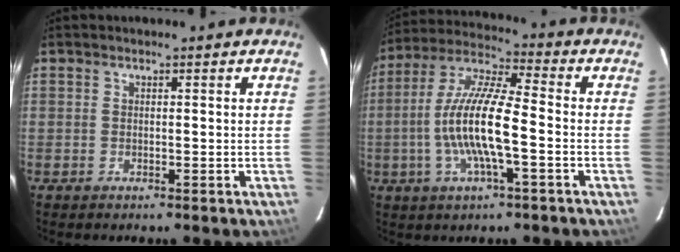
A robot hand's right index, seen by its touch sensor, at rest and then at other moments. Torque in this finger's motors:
{"motor_torque": [2.14, 0.00, 1.05, 0.21]}